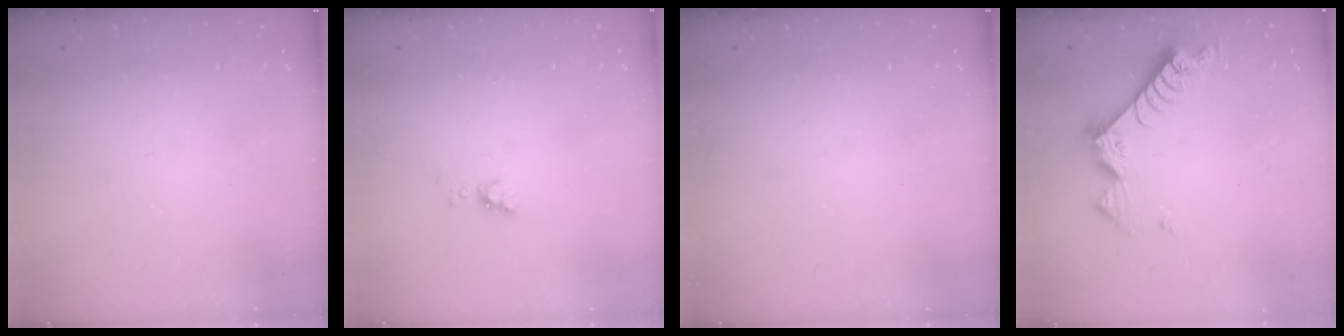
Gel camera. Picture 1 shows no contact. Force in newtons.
{"total": 3.9, "press": 3.9, "slide": 0.6}
{"total": 0.0}
{"total": 7.6, "press": 7.6, "slide": 0.4}